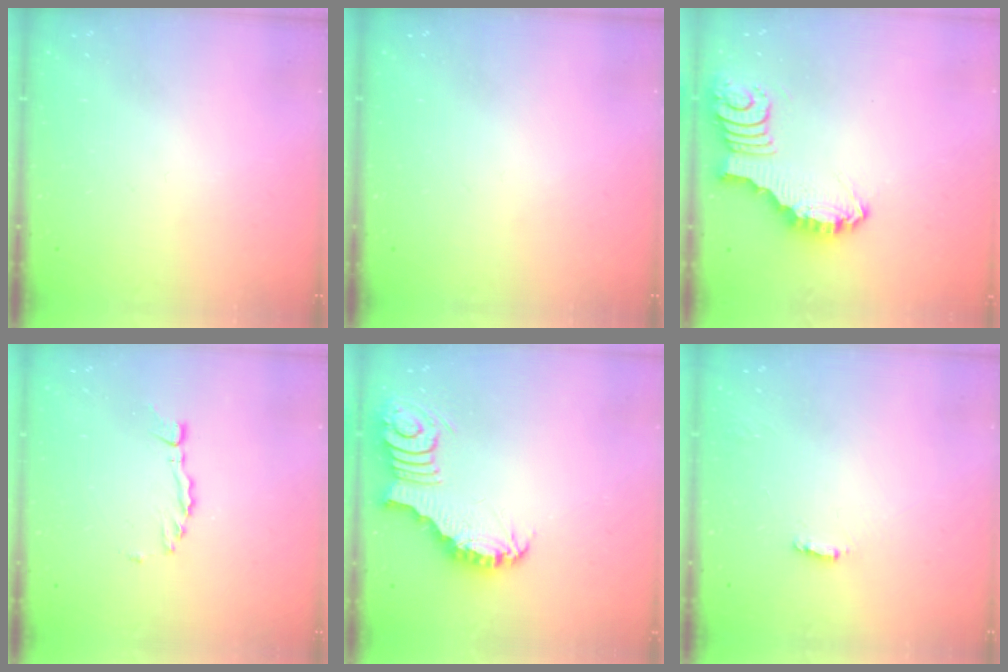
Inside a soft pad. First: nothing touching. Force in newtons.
{"total": 0.0}
{"total": 3.7, "press": 3.7, "slide": 0.1}
{"total": 2.3, "press": 2.2, "slide": 0.4}
{"total": 3.8, "press": 3.8, "slide": 0.6}
{"total": 2.2, "press": 2.2, "slide": 0.1}